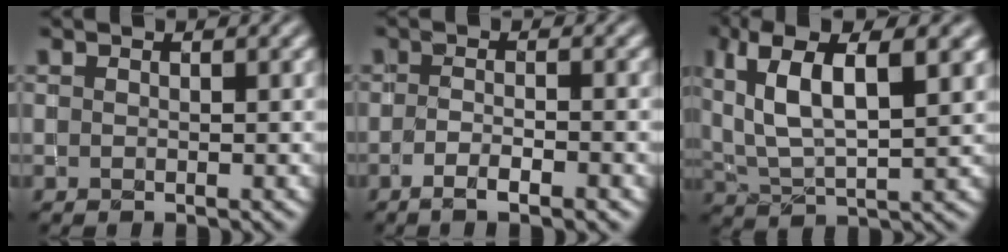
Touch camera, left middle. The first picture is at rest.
{"total": 3.1, "force": [-1.7, 0.7, 2.5], "torque": [-0.041, 0.001, -0.030]}
{"total": 9.0, "force": [3.6, 3.5, 7.5], "torque": [-0.149, 0.013, 0.065]}